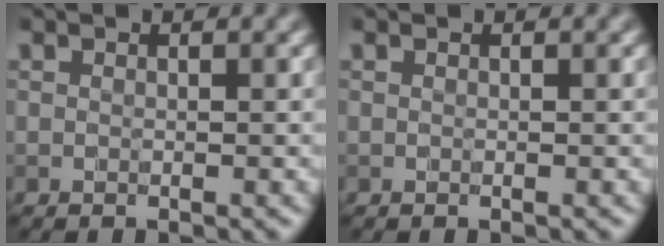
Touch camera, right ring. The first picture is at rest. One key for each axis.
{"total": 0.0}